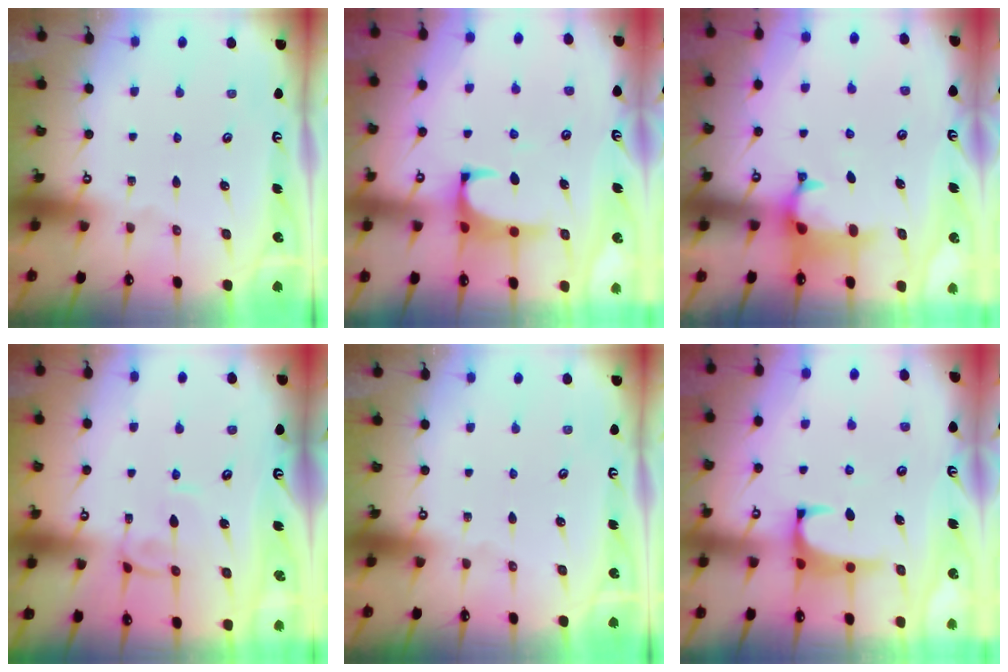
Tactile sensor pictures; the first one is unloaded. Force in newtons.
{"total": 1.7, "press": 1.5, "slide": 0.7}
{"total": 0.9, "press": 0.2, "slide": 0.9}
{"total": 1.3, "press": 1.2, "slide": 0.5}
{"total": 0.0}
{"total": 1.2, "press": 1.2, "slide": 0.4}